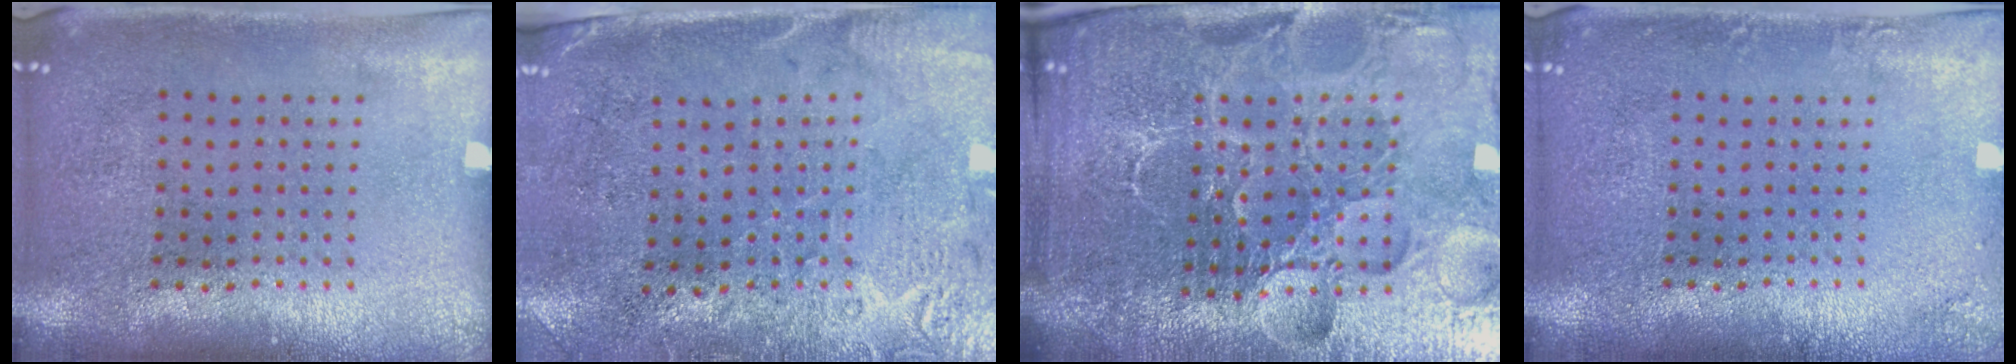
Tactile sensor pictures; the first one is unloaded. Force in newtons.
{"total": 2.7, "press": 2.4, "slide": 1.4}
{"total": 6.2, "press": 5.6, "slide": 2.7}
{"total": 1.1, "press": 1.1, "slide": 0.1}